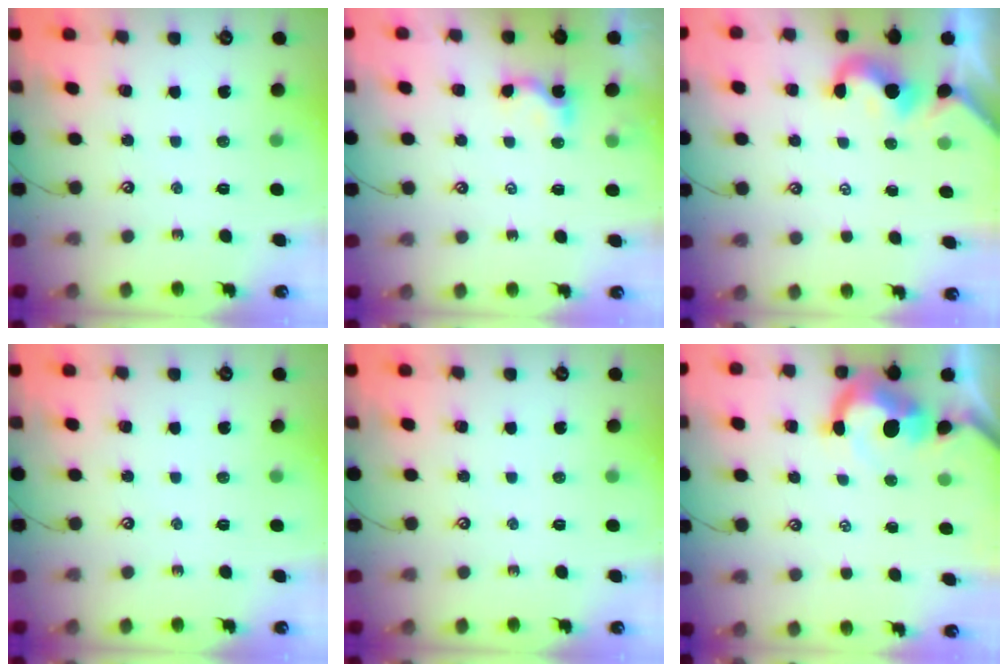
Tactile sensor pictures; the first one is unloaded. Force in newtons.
{"total": 2.2, "press": 2.1, "slide": 0.5}
{"total": 1.2, "press": 1.2, "slide": 0.2}
{"total": 0.0}
{"total": 0.0}
{"total": 3.6, "press": 3.4, "slide": 1.2}